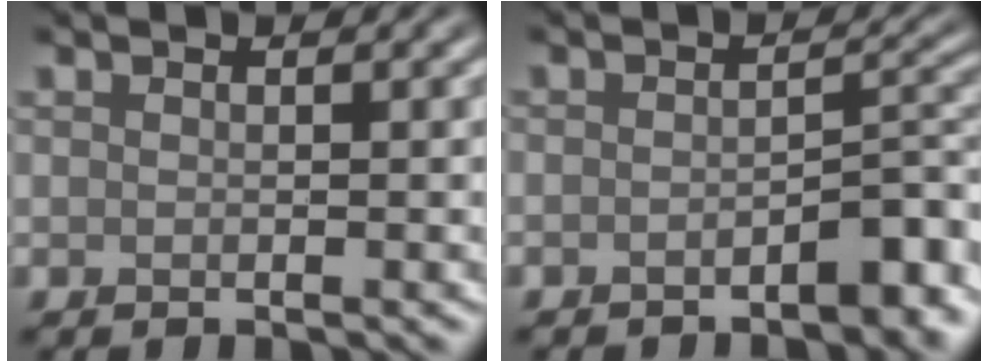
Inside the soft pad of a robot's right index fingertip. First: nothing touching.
{"total": 3.5, "force": [-2.3, 1.1, 2.4], "torque": [-0.030, 0.008, -0.038]}